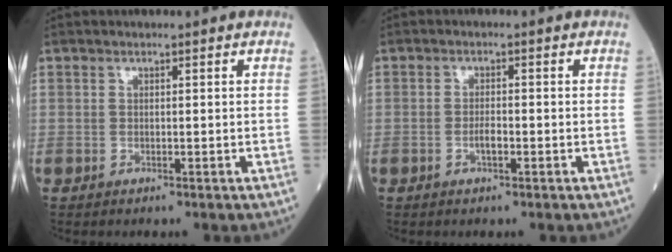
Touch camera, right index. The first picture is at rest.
{"total": 1.8, "force": [-0.8, 0.4, 1.6], "torque": [-0.028, 0.003, -0.014]}